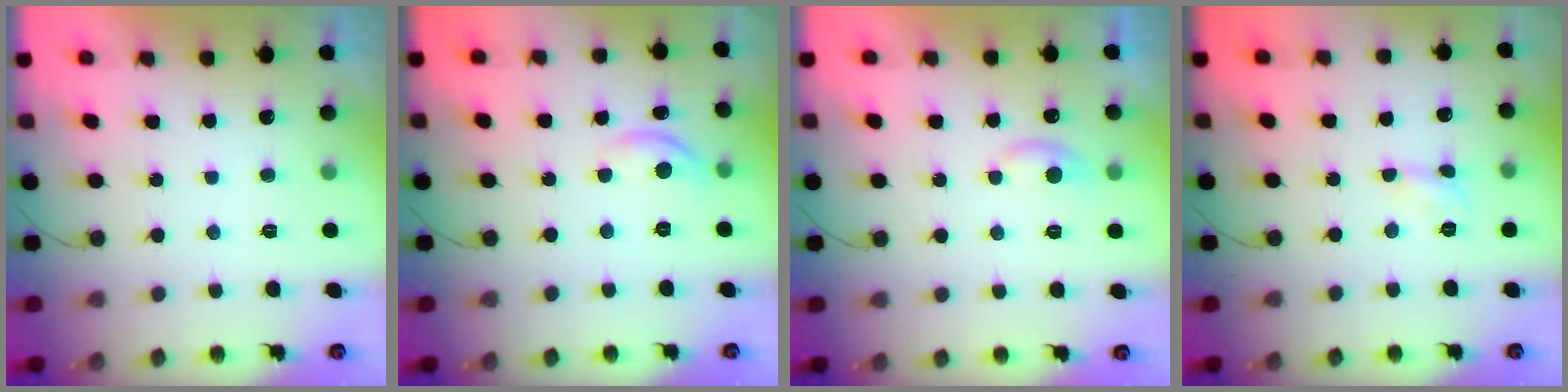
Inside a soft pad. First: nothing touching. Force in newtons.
{"total": 7.0, "press": 7.0, "slide": 0.4}
{"total": 5.2, "press": 5.2, "slide": 0.7}
{"total": 2.8, "press": 2.8, "slide": 0.4}